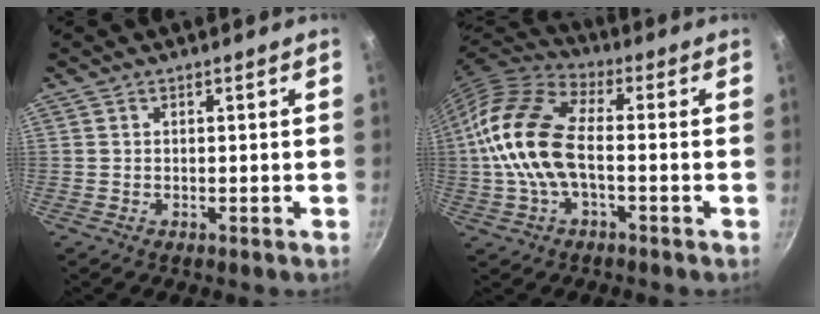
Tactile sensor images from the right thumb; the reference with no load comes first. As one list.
[{"total": 16.0, "force": [-1.2, 8.5, 13.5], "torque": [-0.259, 0.034, -0.040]}]